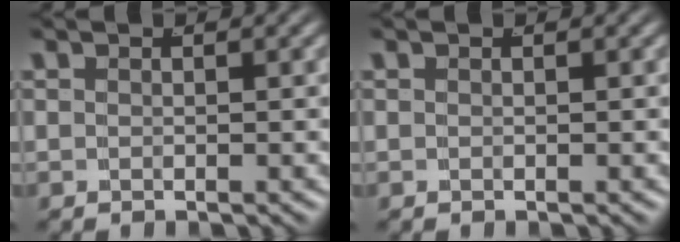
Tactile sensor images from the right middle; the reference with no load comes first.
{"total": 0.0}